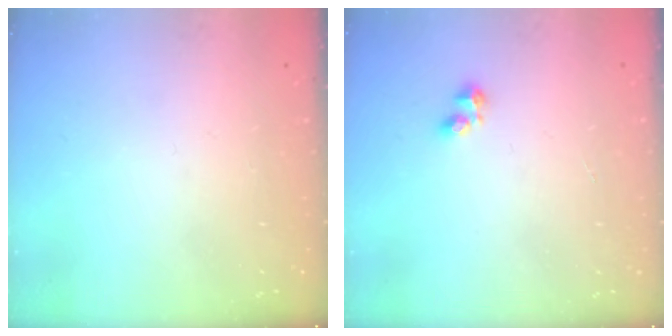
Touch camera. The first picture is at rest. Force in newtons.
{"total": 2.2, "press": 2.1, "slide": 0.7}